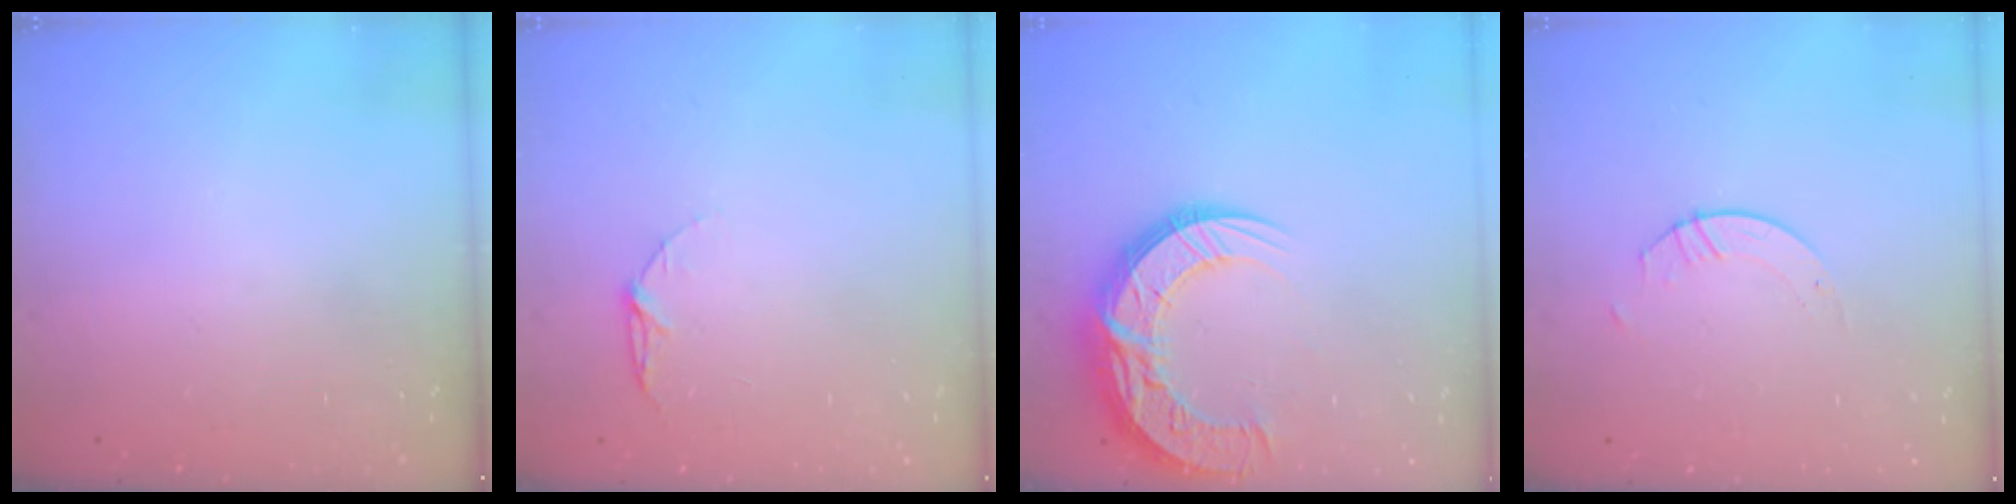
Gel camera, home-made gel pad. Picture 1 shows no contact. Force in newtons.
{"total": 4.4, "press": 4.4, "slide": 0.5}
{"total": 18.8, "press": 18.7, "slide": 1.5}
{"total": 2.6, "press": 2.6, "slide": 0.2}